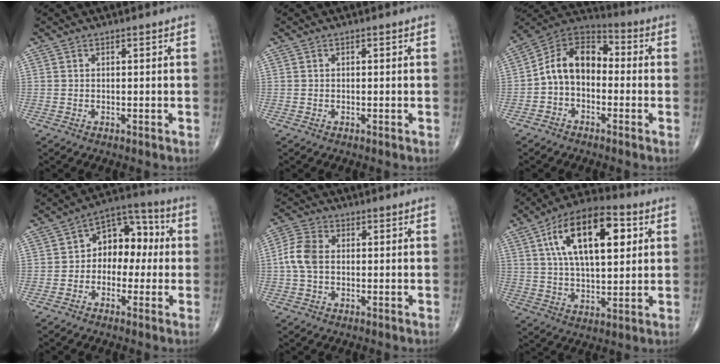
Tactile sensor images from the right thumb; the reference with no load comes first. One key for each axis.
{"total": 0.0}
{"total": 11.7, "fx": -1.2, "fy": 8.1, "fz": 8.4, "tx": -0.121, "ty": 0.045, "tz": -0.041}
{"total": 10.8, "fx": 0.0, "fy": 7.6, "fz": 7.8, "tx": -0.068, "ty": 0.041, "tz": -0.017}
{"total": 6.3, "fx": 0.0, "fy": 4.2, "fz": 4.6, "tx": -0.107, "ty": 0.016, "tz": -0.007}
{"total": 19.5, "fx": 6.1, "fy": 9.0, "fz": 16.1, "tx": -0.248, "ty": 0.002, "tz": 0.097}